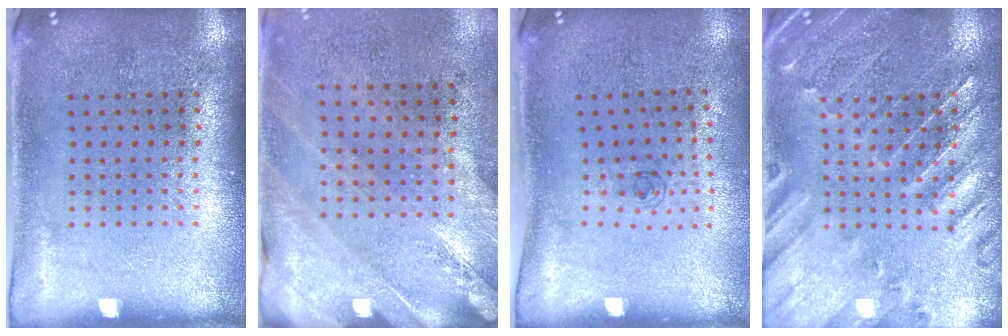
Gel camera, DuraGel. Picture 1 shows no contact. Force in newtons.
{"total": 2.5, "press": 2.0, "slide": 1.4}
{"total": 0.5, "press": 0.3, "slide": 0.5}
{"total": 0.8, "press": 0.7, "slide": 0.3}